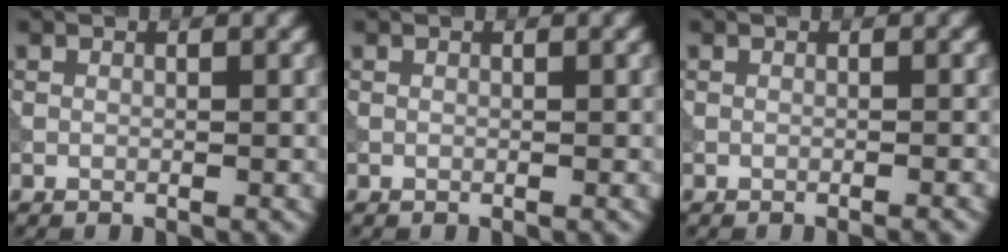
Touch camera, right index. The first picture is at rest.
{"total": 0.0}
{"total": 0.6, "force": [-0.4, 0.2, 0.4], "torque": [-0.001, 0.003, -0.011]}